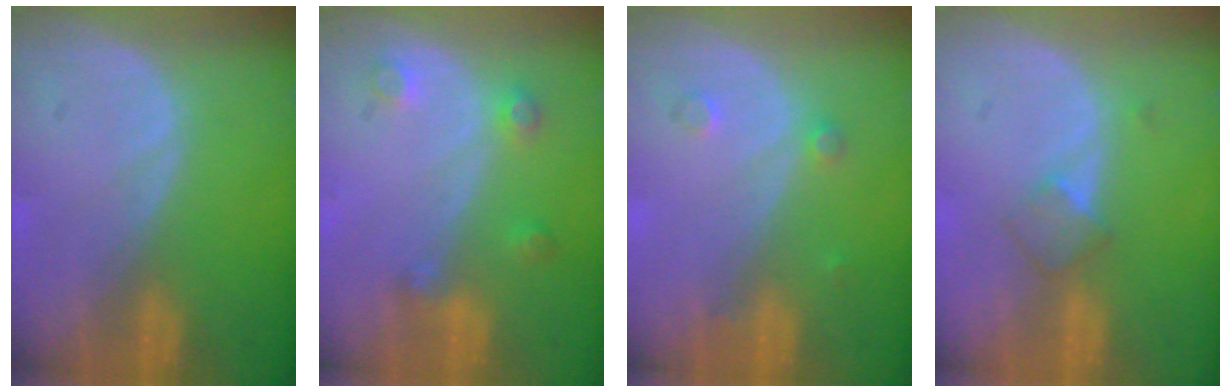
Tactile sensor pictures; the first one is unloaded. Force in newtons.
{"total": 3.6, "press": 3.3, "slide": 1.5}
{"total": 1.7, "press": 1.7, "slide": 0.3}
{"total": 2.7, "press": 2.4, "slide": 1.1}